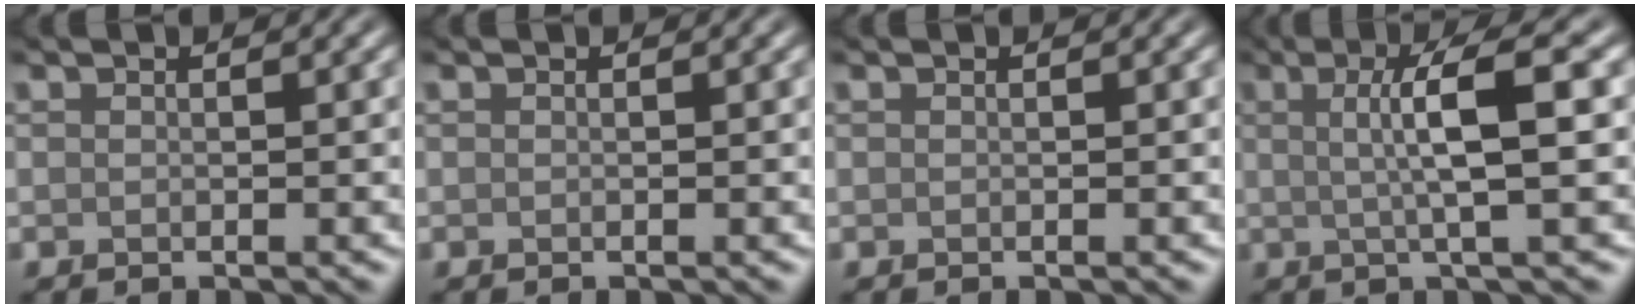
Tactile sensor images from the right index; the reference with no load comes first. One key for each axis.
{"total": 0.0}
{"total": 0.0}
{"total": 5.9, "fx": 0.9, "fy": 1.0, "fz": 5.8, "tx": -0.089, "ty": 0.008, "tz": 0.012}